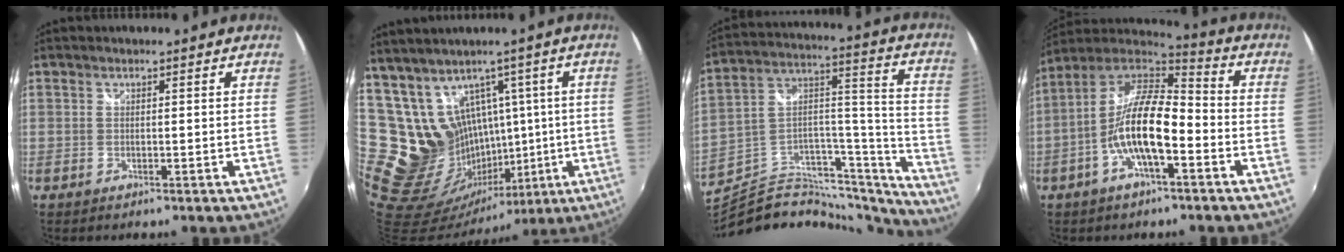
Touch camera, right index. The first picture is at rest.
{"total": 19.4, "force": [8.4, 15.7, 7.6], "torque": [-0.166, 0.011, 0.195]}
{"total": 25.8, "force": [-22.7, 8.7, 8.8], "torque": [-0.099, 0.073, -0.341]}
{"total": 14.4, "force": [-4.6, 4.5, 12.9], "torque": [-0.251, 0.006, -0.093]}